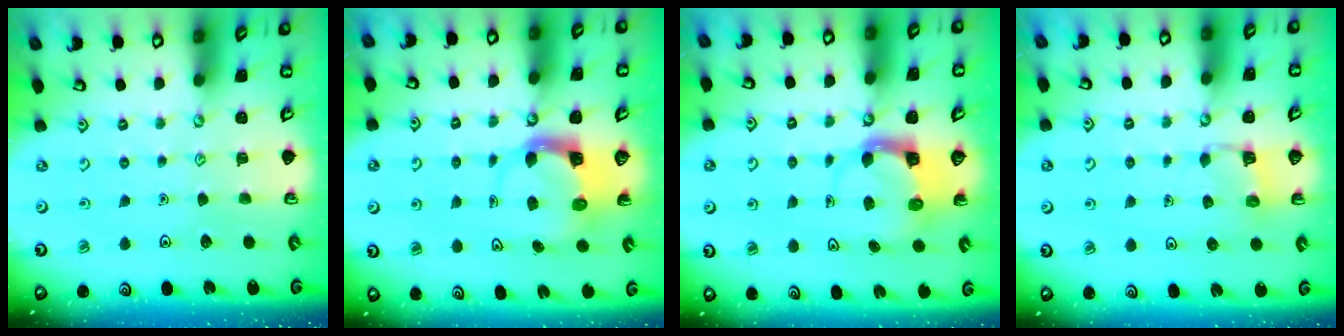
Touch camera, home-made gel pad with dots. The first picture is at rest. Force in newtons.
{"total": 3.7, "press": 3.6, "slide": 0.5}
{"total": 3.6, "press": 3.5, "slide": 0.4}
{"total": 3.3, "press": 3.2, "slide": 0.6}